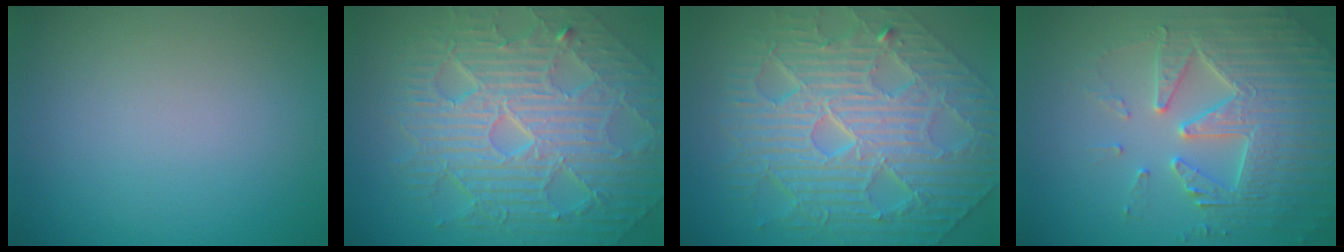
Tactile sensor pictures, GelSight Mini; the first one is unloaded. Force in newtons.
{"total": 10.8, "press": 7.0, "slide": 8.2}
{"total": 11.4, "press": 7.5, "slide": 8.5}
{"total": 5.3, "press": 5.2, "slide": 1.1}